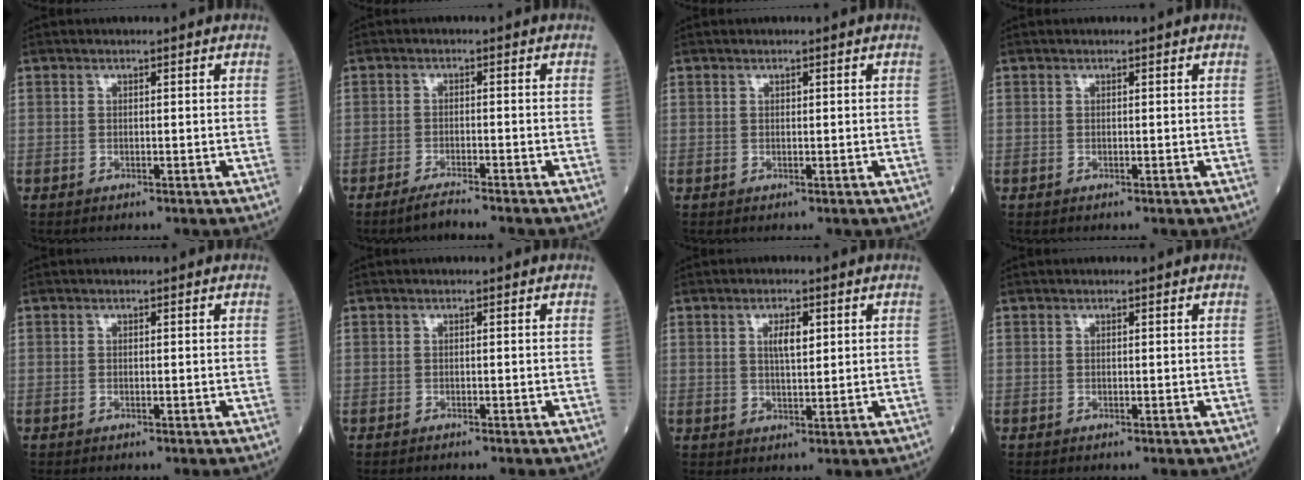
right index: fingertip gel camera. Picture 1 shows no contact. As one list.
[{"total": 2.7, "force": [-2.5, -0.5, 1.0], "torque": [-0.027, -0.006, -0.048]}, {"total": 0.0}, {"total": 0.0}, {"total": 0.0}, {"total": 1.0, "force": [-1.0, -0.1, 0.4], "torque": [-0.004, 0.002, -0.013]}, {"total": 3.6, "force": [1.2, 1.1, 3.2], "torque": [-0.055, 0.001, 0.021]}, {"total": 0.0}]